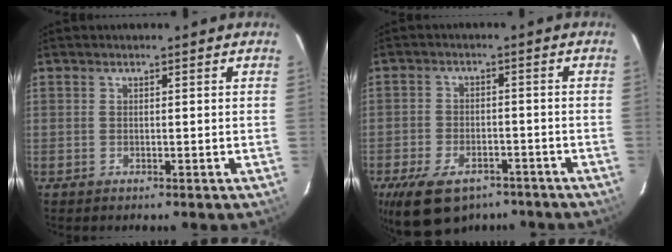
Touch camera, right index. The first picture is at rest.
{"total": 13.5, "force": [-9.0, 7.3, 6.9], "torque": [-0.160, -0.009, -0.140]}